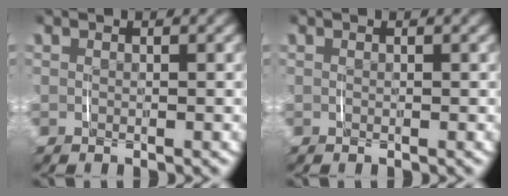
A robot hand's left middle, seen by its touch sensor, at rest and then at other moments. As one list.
[{"total": 0.0}]